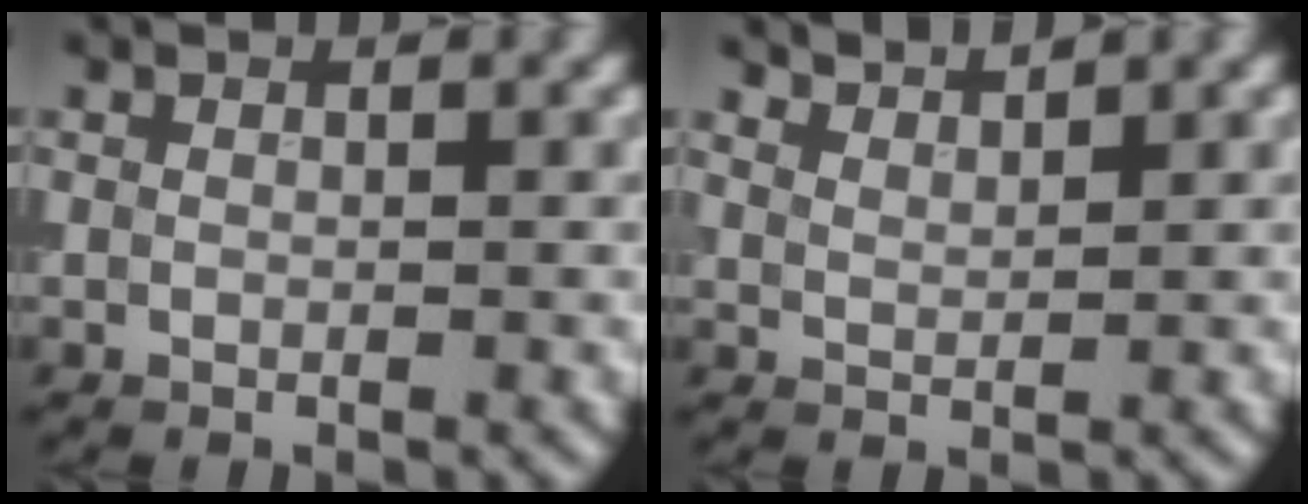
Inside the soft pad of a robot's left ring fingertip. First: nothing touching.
{"total": 3.0, "force": [2.9, 0.4, 0.6], "torque": [-0.010, -0.004, 0.049]}